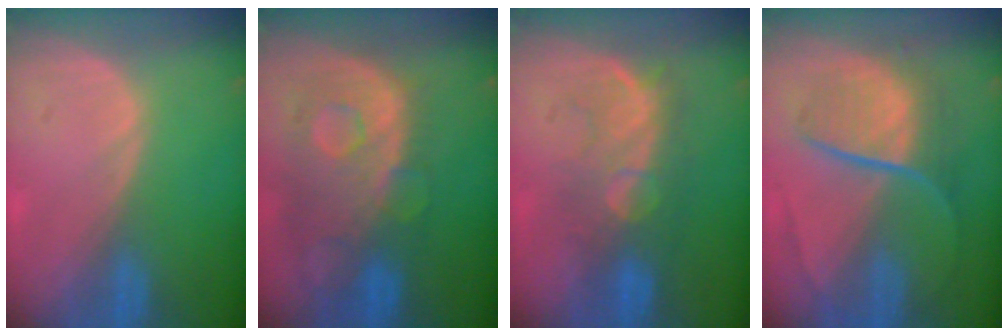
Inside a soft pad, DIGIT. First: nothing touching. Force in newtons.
{"total": 11.4, "press": 9.8, "slide": 5.8}
{"total": 7.9, "press": 7.8, "slide": 1.3}
{"total": 9.1, "press": 7.6, "slide": 5.1}